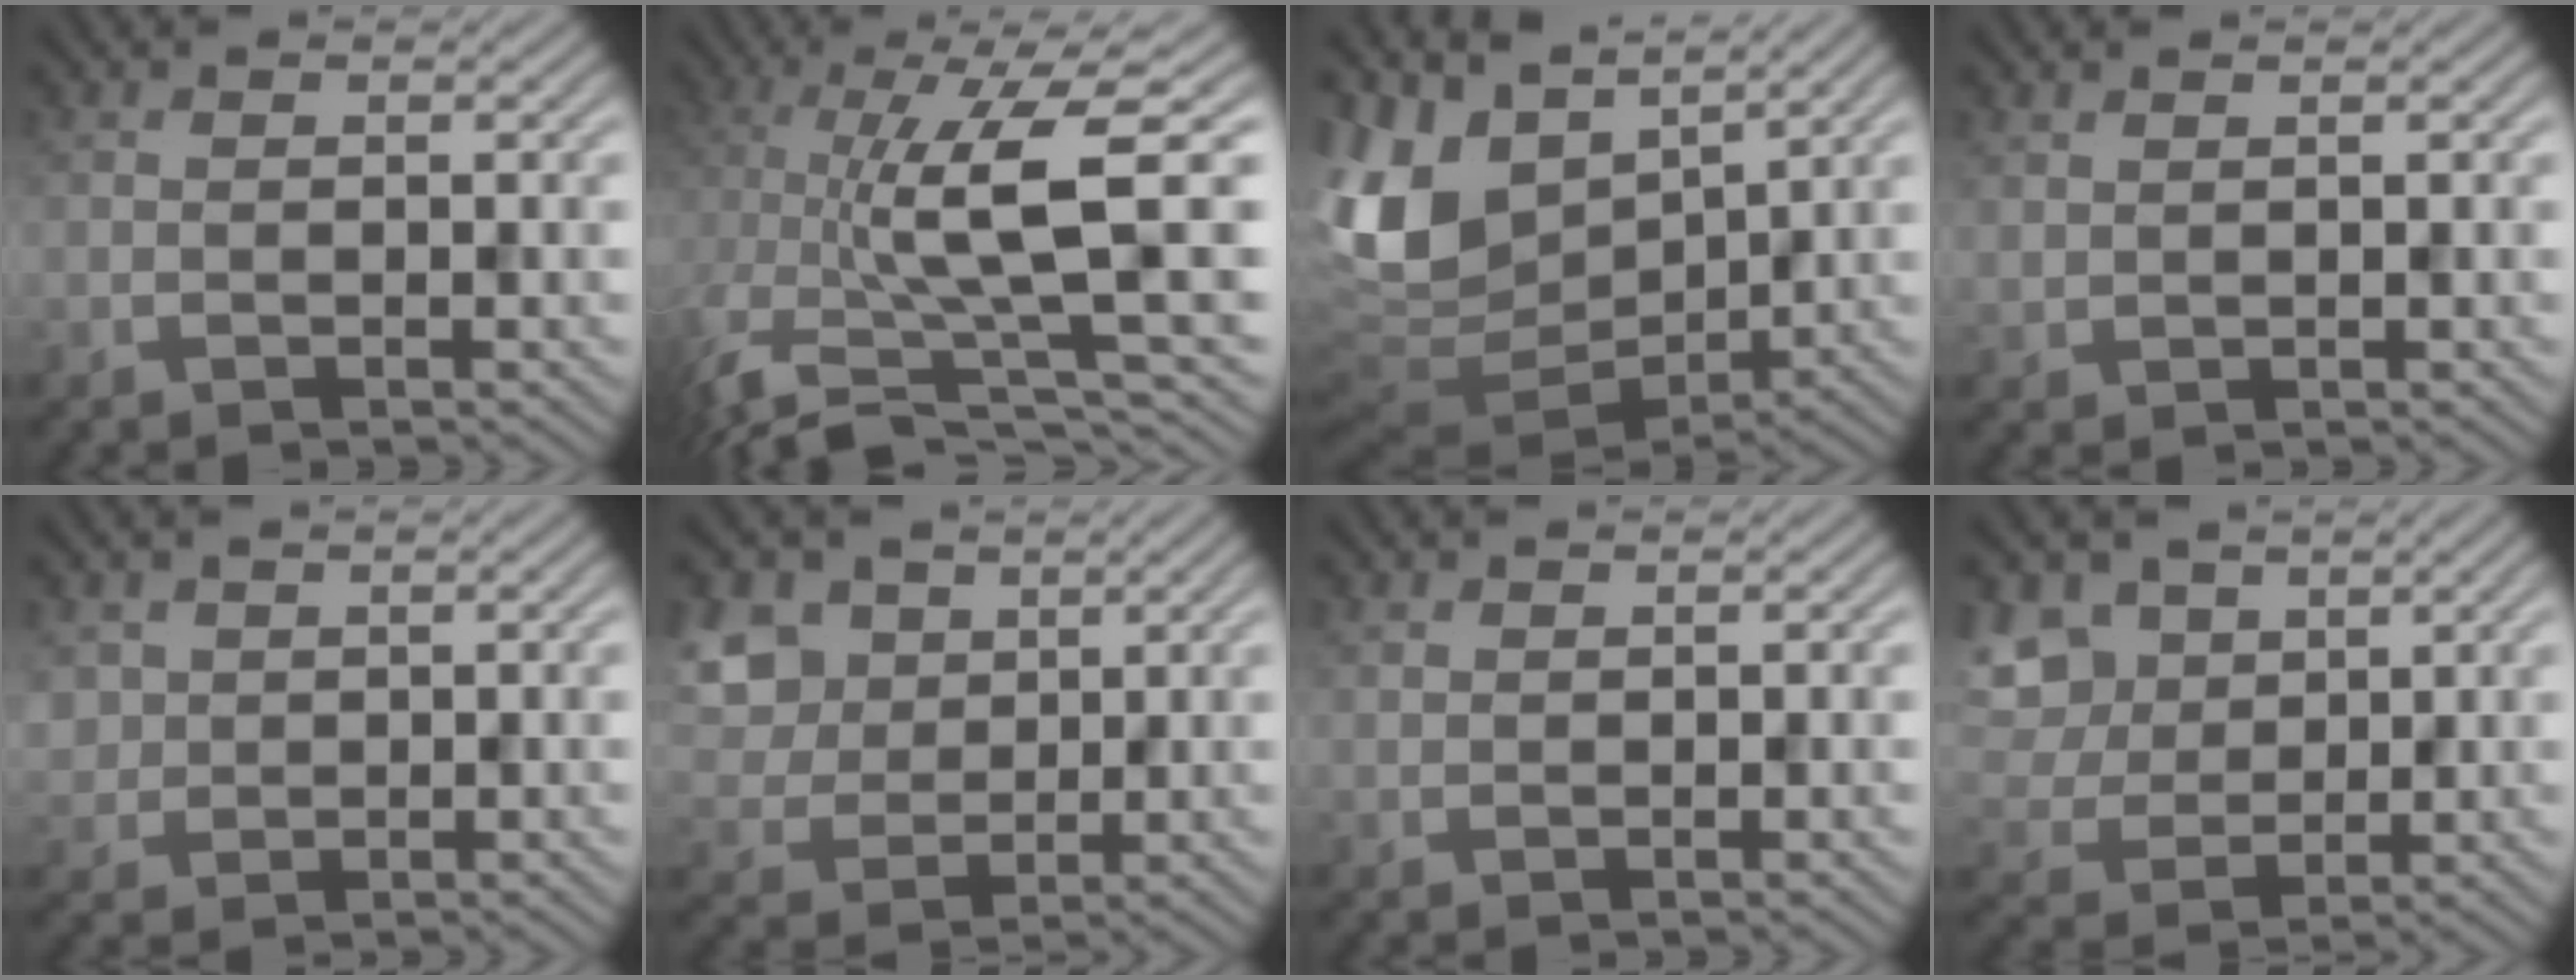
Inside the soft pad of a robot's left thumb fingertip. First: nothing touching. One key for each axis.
{"total": 12.8, "fx": -0.3, "fy": 3.4, "fz": 12.4, "tx": -0.235, "ty": -0.005, "tz": -0.008}
{"total": 11.5, "fx": 2.5, "fy": 8.0, "fz": 7.8, "tx": -0.215, "ty": -0.013, "tz": 0.070}
{"total": 1.1, "fx": 0.9, "fy": 0.4, "fz": 0.3, "tx": -0.013, "ty": -0.001, "tz": 0.026}
{"total": 2.3, "fx": 1.0, "fy": 2.1, "fz": 0.5, "tx": -0.021, "ty": -0.007, "tz": 0.020}
{"total": 8.6, "fx": 3.1, "fy": 6.8, "fz": 4.3, "tx": -0.157, "ty": 0.009, "tz": 0.059}
{"total": 0.9, "fx": 0.7, "fy": 0.5, "fz": 0.2, "tx": -0.006, "ty": -0.001, "tz": 0.017}
{"total": 7.1, "fx": 2.9, "fy": 5.5, "fz": 3.4, "tx": -0.130, "ty": 0.002, "tz": 0.049}